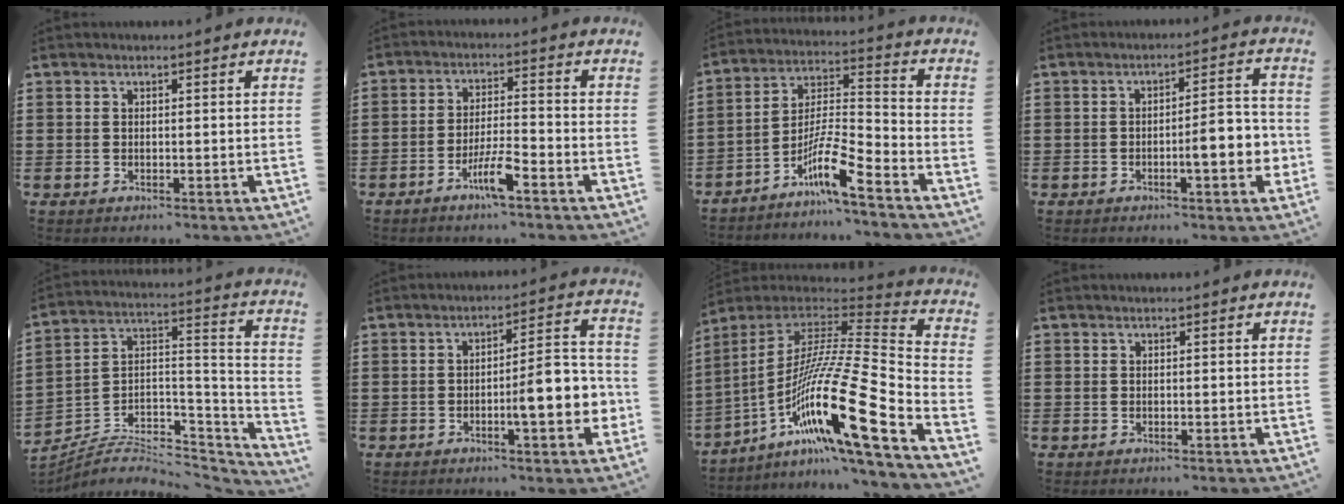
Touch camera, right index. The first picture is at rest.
{"total": 5.5, "force": [-3.5, 0.8, 4.1], "torque": [-0.088, -0.003, -0.067]}
{"total": 8.9, "force": [-6.5, 0.9, 6.0], "torque": [-0.124, -0.006, -0.125]}
{"total": 6.5, "force": [-1.9, 1.6, 6.0], "torque": [-0.083, -0.005, -0.036]}
{"total": 5.0, "force": [-3.7, 2.7, 2.1], "torque": [-0.049, -0.008, -0.075]}
{"total": 8.8, "force": [-2.3, 2.3, 8.2], "torque": [-0.109, -0.008, -0.041]}
{"total": 21.3, "force": [-8.2, 3.3, 19.4], "torque": [-0.373, -0.010, -0.155]}
{"total": 0.0}